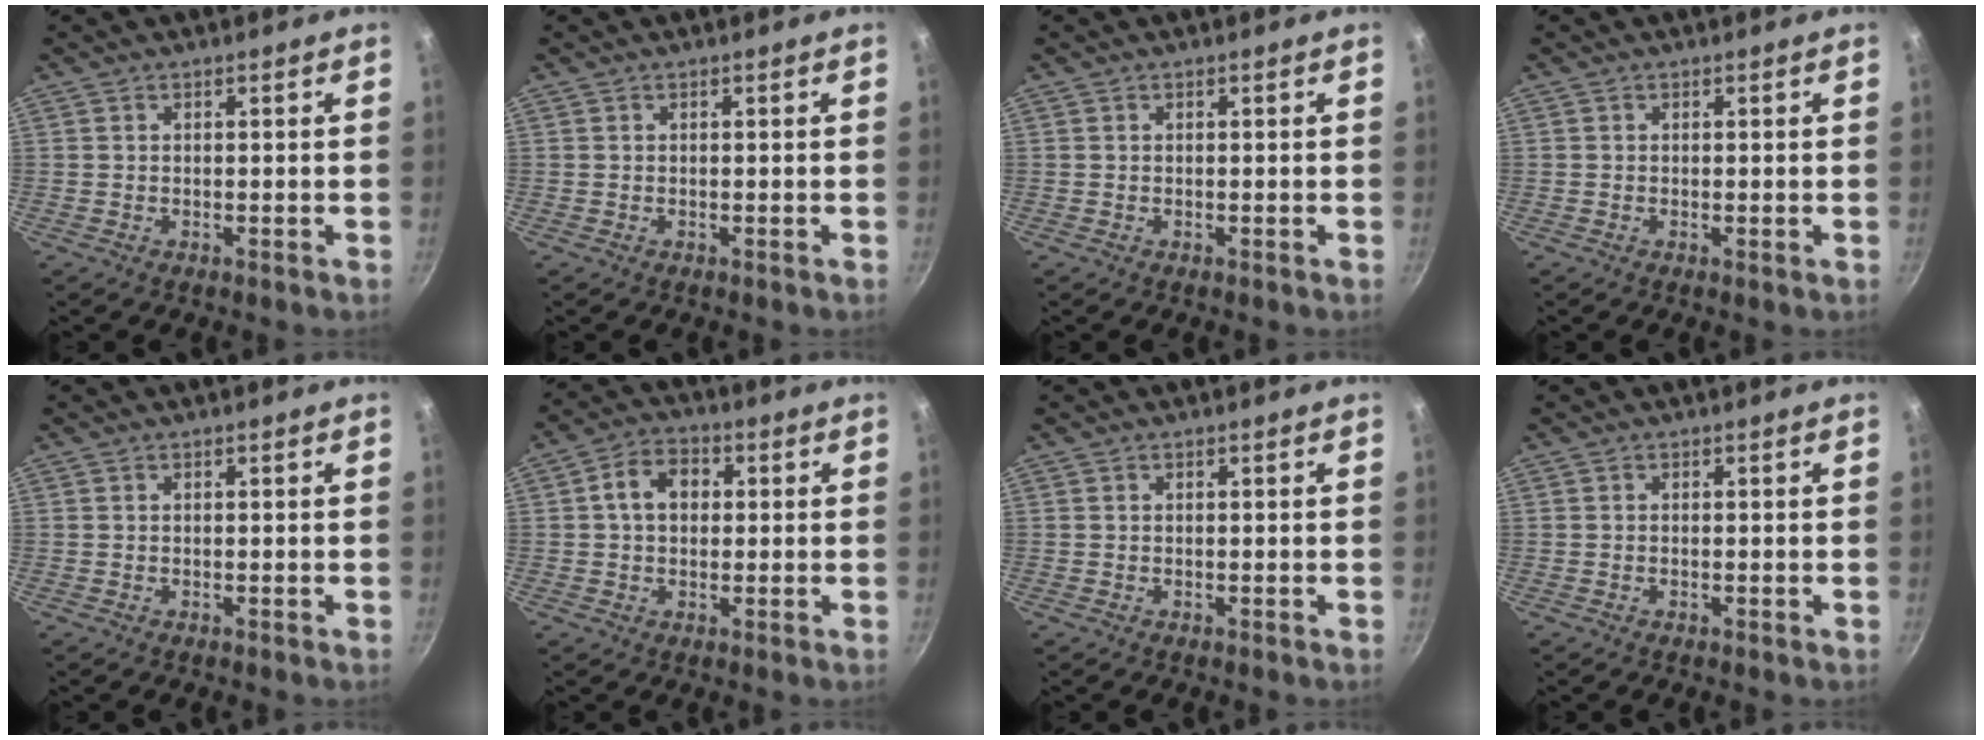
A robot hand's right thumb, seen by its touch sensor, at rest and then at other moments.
{"total": 0.0}
{"total": 0.0}
{"total": 0.0}
{"total": 0.0}
{"total": 7.1, "force": [1.0, 5.3, 4.6], "torque": [-0.054, 0.015, 0.008]}
{"total": 0.0}
{"total": 0.0}